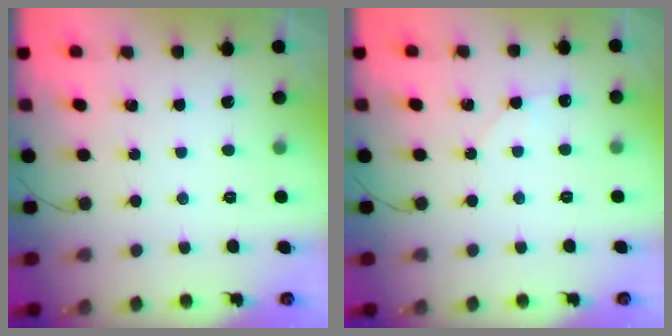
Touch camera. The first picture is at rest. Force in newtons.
{"total": 4.2, "press": 3.6, "slide": 2.1}